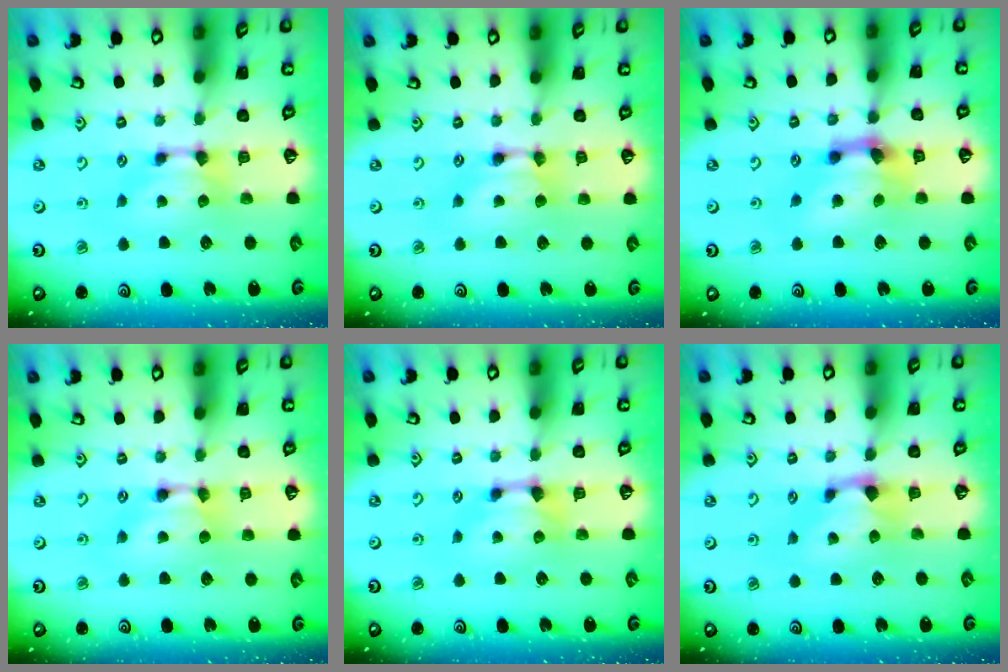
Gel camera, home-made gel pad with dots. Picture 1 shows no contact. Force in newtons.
{"total": 1.7, "press": 1.7, "slide": 0.1}
{"total": 4.8, "press": 4.3, "slide": 2.2}
{"total": 1.7, "press": 1.7, "slide": 0.1}
{"total": 0.6, "press": 0.4, "slide": 0.5}
{"total": 1.1, "press": 0.1, "slide": 1.1}